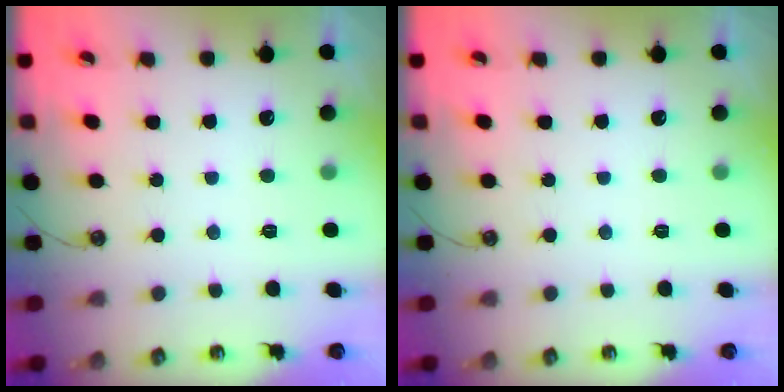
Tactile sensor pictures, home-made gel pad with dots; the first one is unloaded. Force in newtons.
{"total": 0.0}